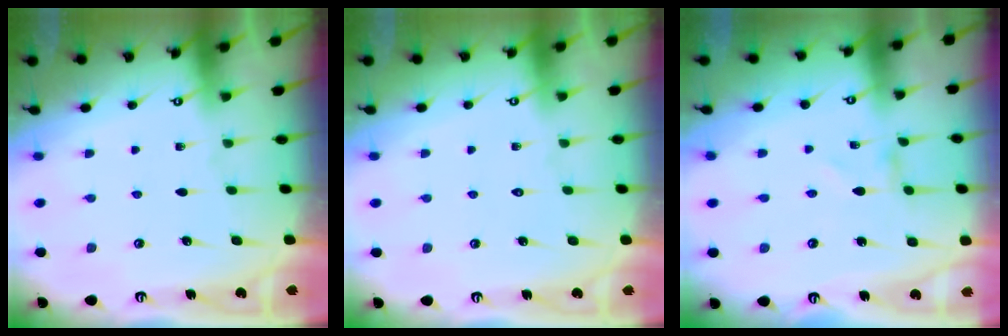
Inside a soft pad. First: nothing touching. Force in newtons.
{"total": 1.6, "press": 1.5, "slide": 0.1}
{"total": 0.5, "press": 0.5, "slide": 0.1}